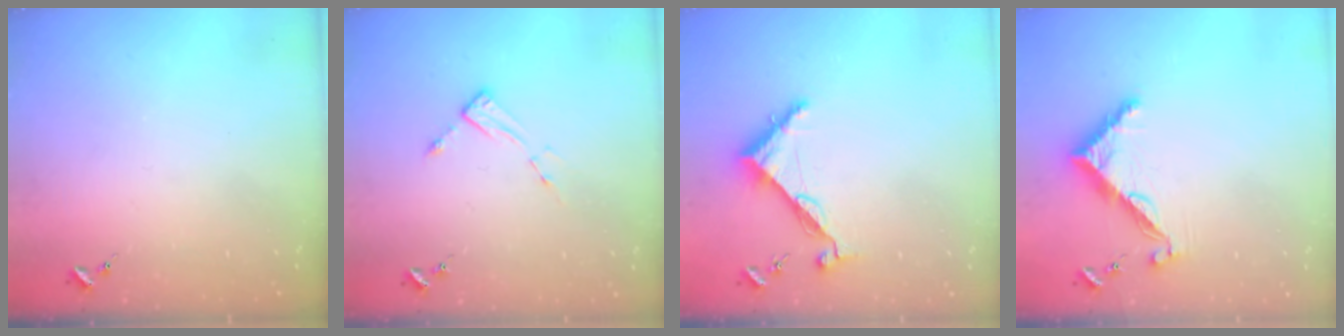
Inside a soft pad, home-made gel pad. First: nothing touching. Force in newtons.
{"total": 4.4, "press": 4.4, "slide": 0.2}
{"total": 6.8, "press": 6.8, "slide": 0.3}
{"total": 7.9, "press": 7.9, "slide": 0.1}